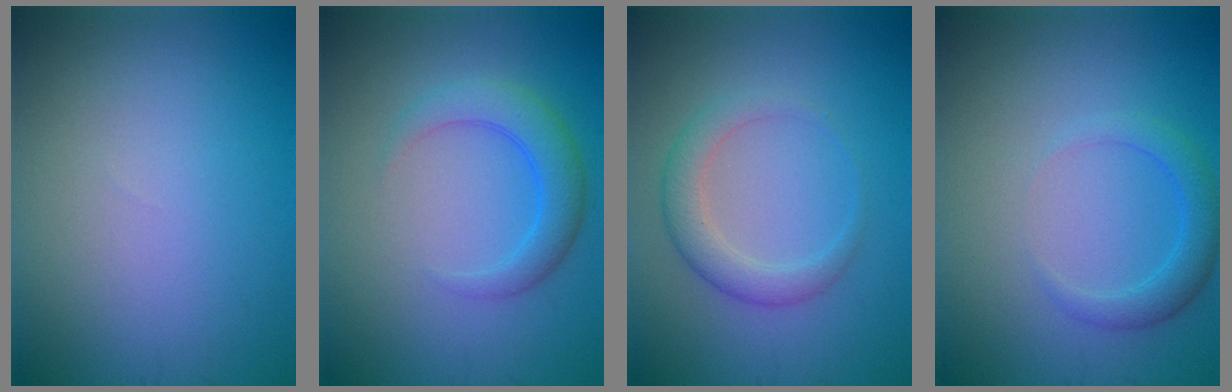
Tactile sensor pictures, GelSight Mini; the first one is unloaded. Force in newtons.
{"total": 3.6, "press": 3.6, "slide": 0.2}
{"total": 2.9, "press": 2.9, "slide": 0.1}
{"total": 2.5, "press": 2.5, "slide": 0.2}